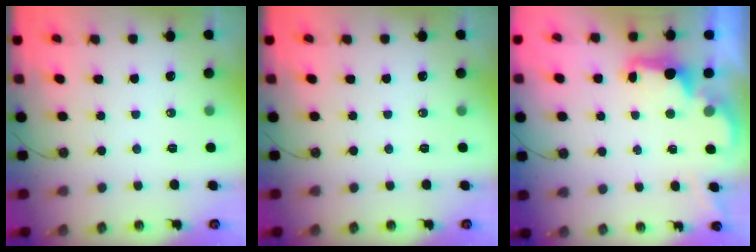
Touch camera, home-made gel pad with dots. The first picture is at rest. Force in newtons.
{"total": 0.0}
{"total": 2.6, "press": 2.5, "slide": 0.8}